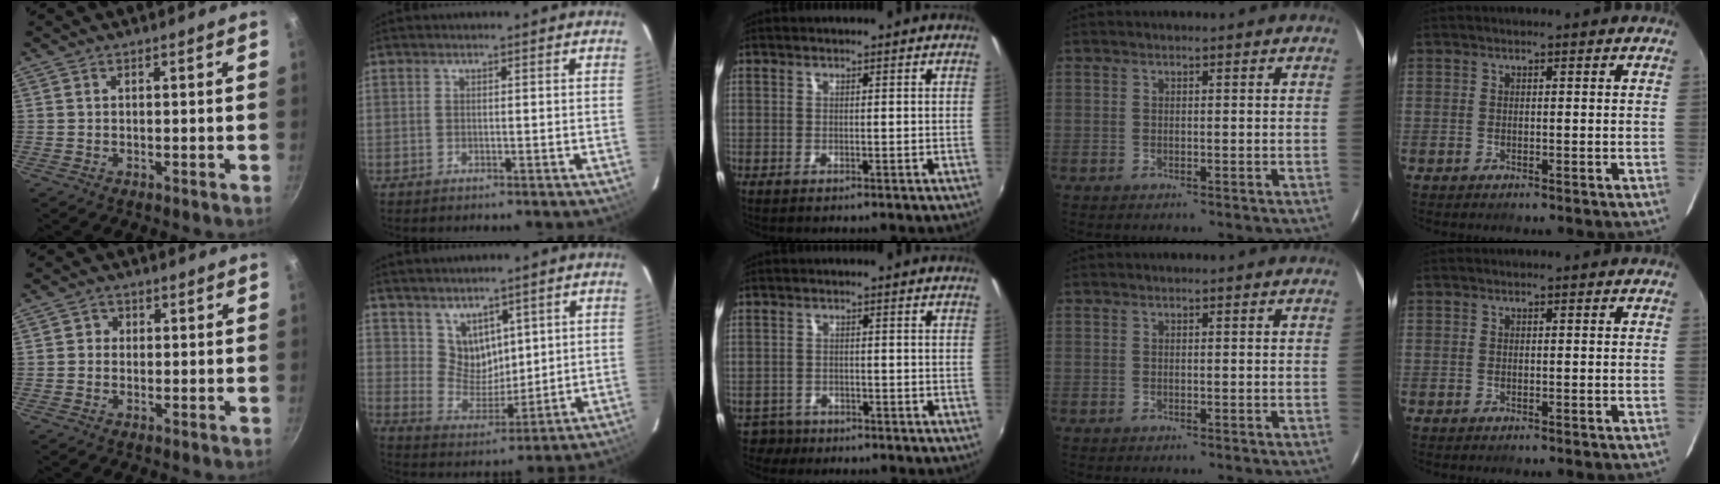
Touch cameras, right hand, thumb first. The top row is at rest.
{"thumb": {"total": 2.0, "force": [0.0, 1.9, 0.5], "torque": [0.006, 0.002, -0.006]}, "index": {"total": 7.1, "force": [4.6, 5.0, 2.2], "torque": [-0.032, -0.001, 0.099]}, "middle": {"total": 3.3, "force": [-2.5, 2.2, 0.2], "torque": [-0.014, 0.002, -0.043]}}